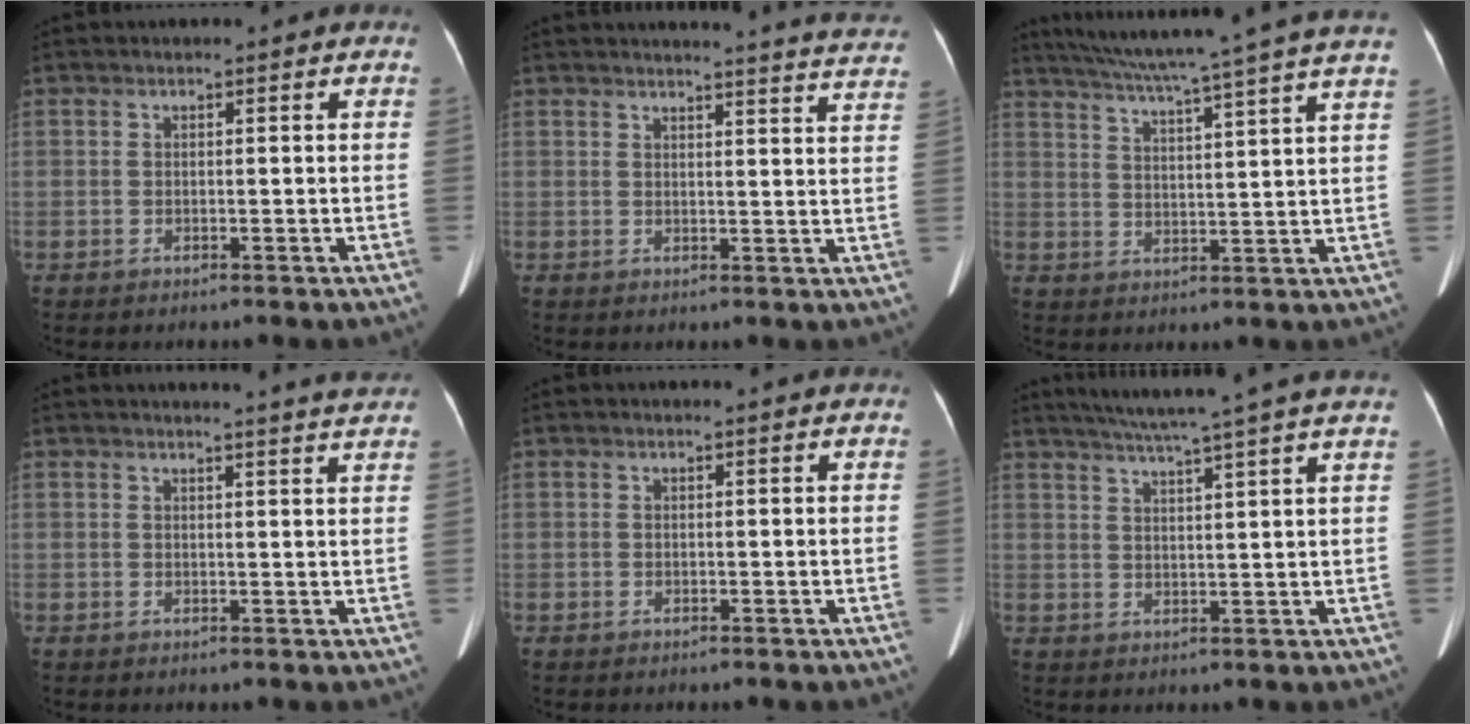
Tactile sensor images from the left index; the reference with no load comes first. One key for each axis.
{"total": 19.9, "fx": 19.5, "fy": 0.5, "fz": 4.1, "tx": -0.044, "ty": -0.077, "tz": 0.203}
{"total": 20.3, "fx": 17.3, "fy": -1.8, "fz": 10.4, "tx": -0.180, "ty": -0.011, "tz": 0.231}
{"total": 8.4, "fx": 8.0, "fy": -0.8, "fz": 2.5, "tx": -0.030, "ty": -0.012, "tz": 0.071}
{"total": 0.7, "fx": 0.7, "fy": 0.0, "fz": 0.2, "tx": -0.008, "ty": 0.006, "tz": 0.005}
{"total": 13.8, "fx": 11.6, "fy": -1.6, "fz": 7.3, "tx": -0.121, "ty": 0.006, "tz": 0.148}